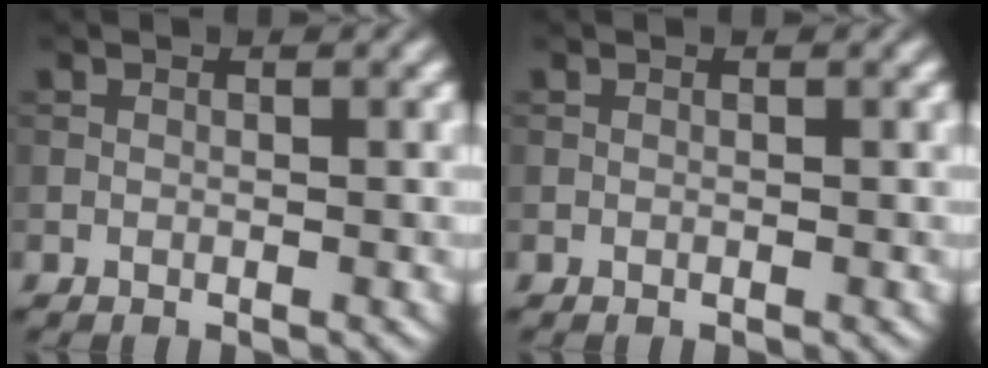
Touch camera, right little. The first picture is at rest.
{"total": 0.0}